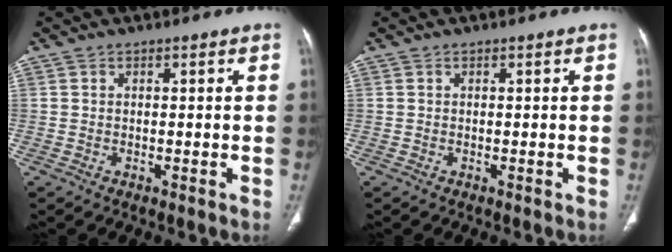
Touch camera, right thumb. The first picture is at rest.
{"total": 0.0}